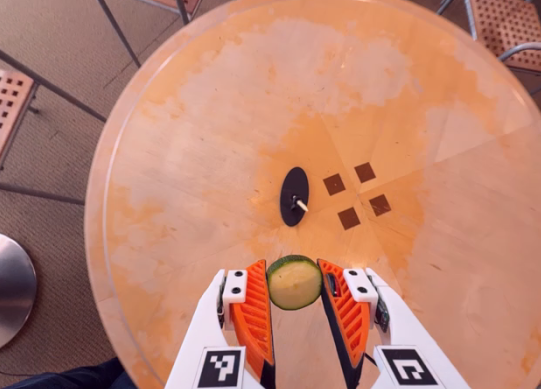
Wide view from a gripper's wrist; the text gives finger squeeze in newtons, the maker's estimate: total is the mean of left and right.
{"total": 8.0, "left": 7.6, "right": 8.5}